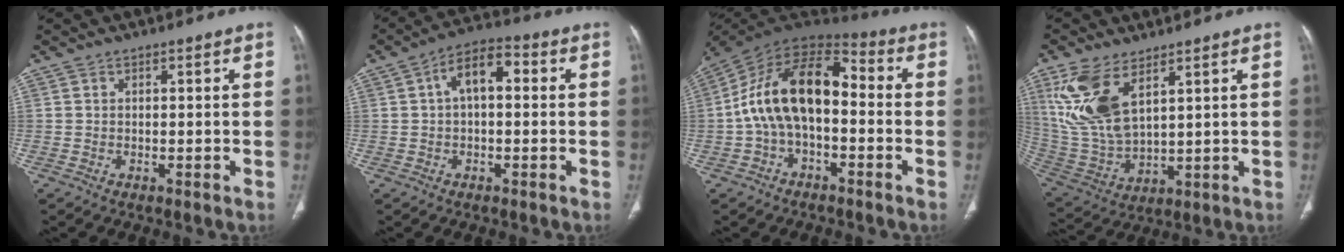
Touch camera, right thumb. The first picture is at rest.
{"total": 7.9, "force": [1.1, 4.3, 6.6], "torque": [-0.102, 0.029, 0.009]}
{"total": 16.3, "force": [-1.2, 9.3, 13.4], "torque": [-0.228, 0.051, -0.033]}
{"total": 14.2, "force": [6.8, 6.7, 10.6], "torque": [-0.224, -0.023, 0.153]}